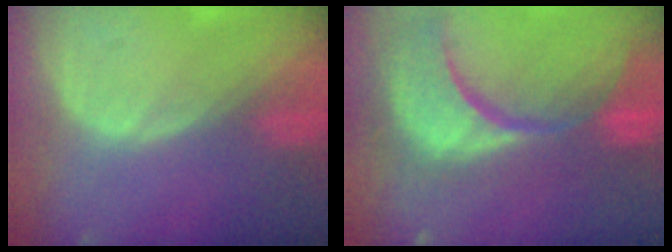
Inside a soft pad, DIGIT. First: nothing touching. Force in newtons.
{"total": 15.4, "press": 12.2, "slide": 9.4}